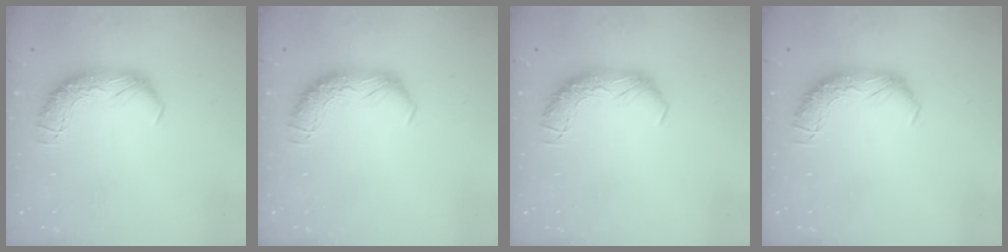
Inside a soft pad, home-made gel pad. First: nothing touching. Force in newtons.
{"total": 0.0}
{"total": 0.0}
{"total": 0.0}